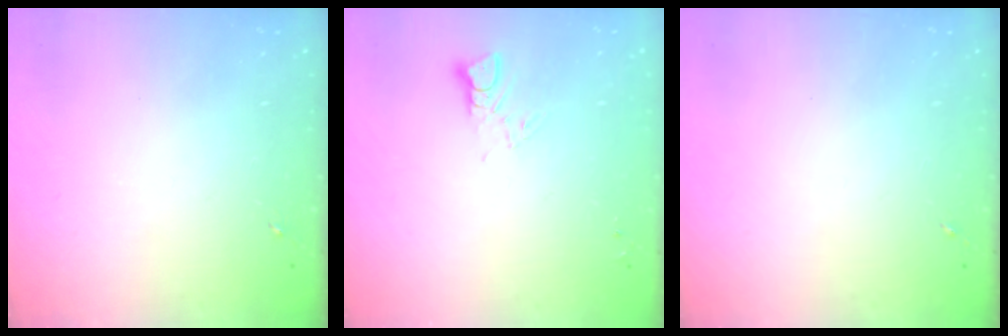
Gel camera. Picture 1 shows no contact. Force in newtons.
{"total": 3.2, "press": 3.2, "slide": 0.0}
{"total": 0.0}